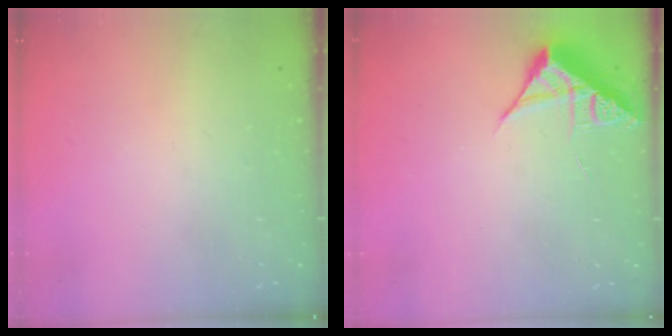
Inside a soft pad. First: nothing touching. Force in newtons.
{"total": 7.1, "press": 7.1, "slide": 0.3}